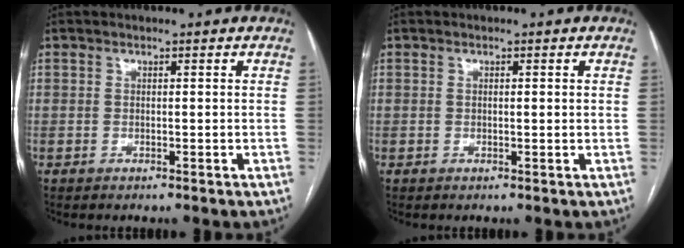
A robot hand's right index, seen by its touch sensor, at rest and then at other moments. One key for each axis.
{"total": 0.9, "fx": 0.2, "fy": 0.1, "fz": 0.8, "tx": -0.016, "ty": 0.001, "tz": 0.003}